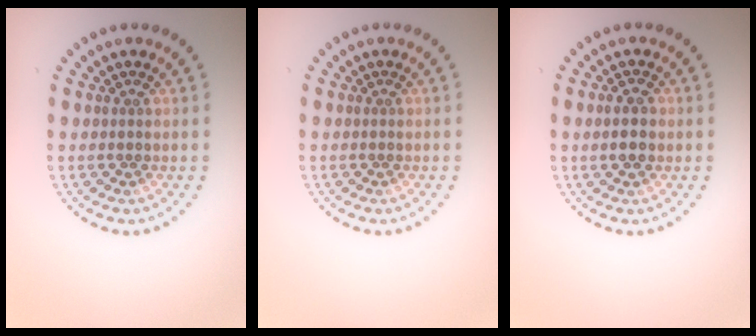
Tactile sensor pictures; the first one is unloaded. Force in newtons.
{"total": 0.0}
{"total": 1.7, "press": 1.7, "slide": 0.1}